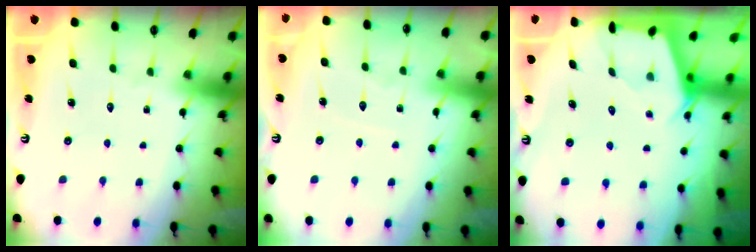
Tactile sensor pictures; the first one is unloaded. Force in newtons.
{"total": 5.7, "press": 5.6, "slide": 0.6}
{"total": 2.4, "press": 2.4, "slide": 0.3}